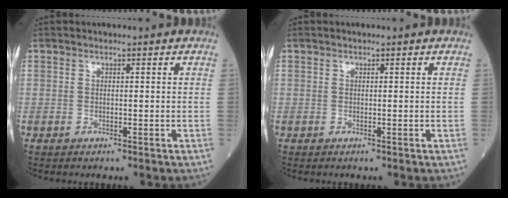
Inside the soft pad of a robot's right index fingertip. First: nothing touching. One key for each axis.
{"total": 0.0}